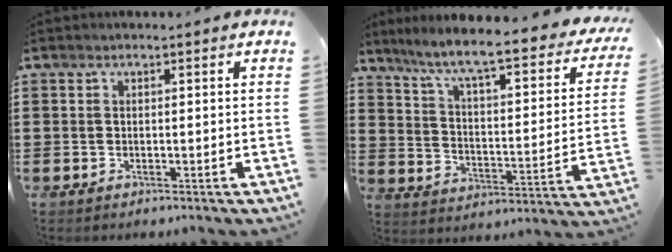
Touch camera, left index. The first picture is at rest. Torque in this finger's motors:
{"motor_torque": [2.14, 0.00, 0.78, 0.21]}